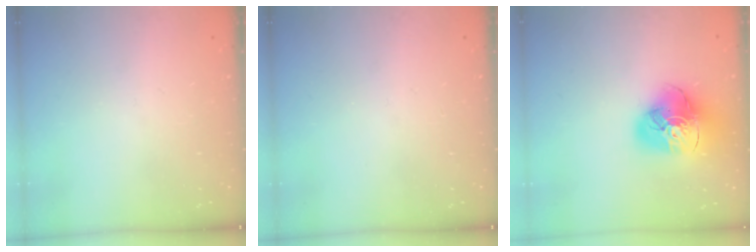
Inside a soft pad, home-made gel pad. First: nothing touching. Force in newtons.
{"total": 0.0}
{"total": 19.0, "press": 18.8, "slide": 2.2}